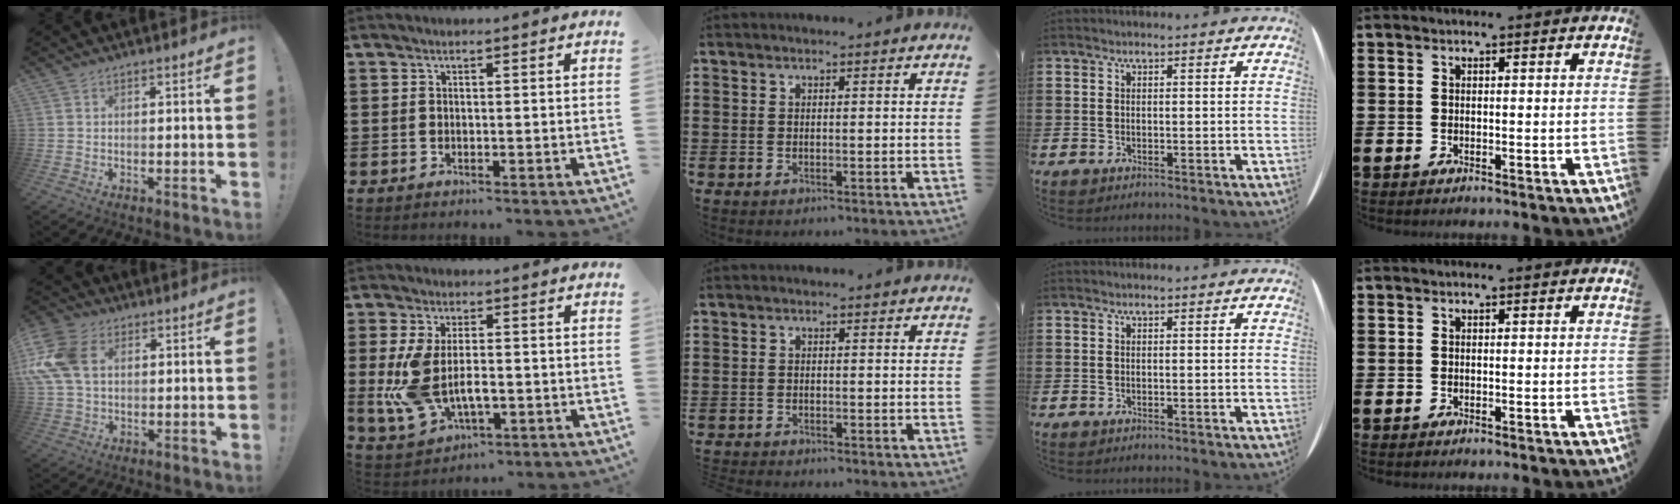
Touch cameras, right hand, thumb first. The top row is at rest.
{"thumb": {"total": 15.7, "force": [3.3, 10.7, 11.0], "torque": [-0.223, 0.003, 0.065]}, "index": {"total": 8.8, "force": [-1.0, 4.8, 7.3], "torque": [-0.172, 0.000, -0.022]}, "middle": {"total": 0.9, "force": [-0.9, 0.1, 0.0], "torque": [-0.001, 0.001, -0.019]}}